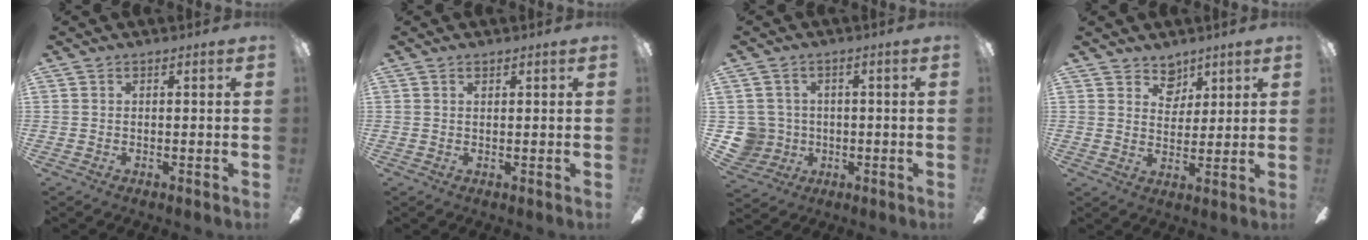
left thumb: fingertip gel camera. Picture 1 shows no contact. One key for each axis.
{"total": 0.8, "fx": 0.6, "fy": 0.4, "fz": 0.2, "tx": -0.005, "ty": 0.000, "tz": 0.012}
{"total": 7.0, "fx": -0.3, "fy": 6.9, "fz": 1.2, "tx": -0.059, "ty": 0.005, "tz": 0.000}
{"total": 5.9, "fx": 4.4, "fy": 3.8, "fz": 0.7, "tx": -0.011, "ty": -0.024, "tz": 0.081}